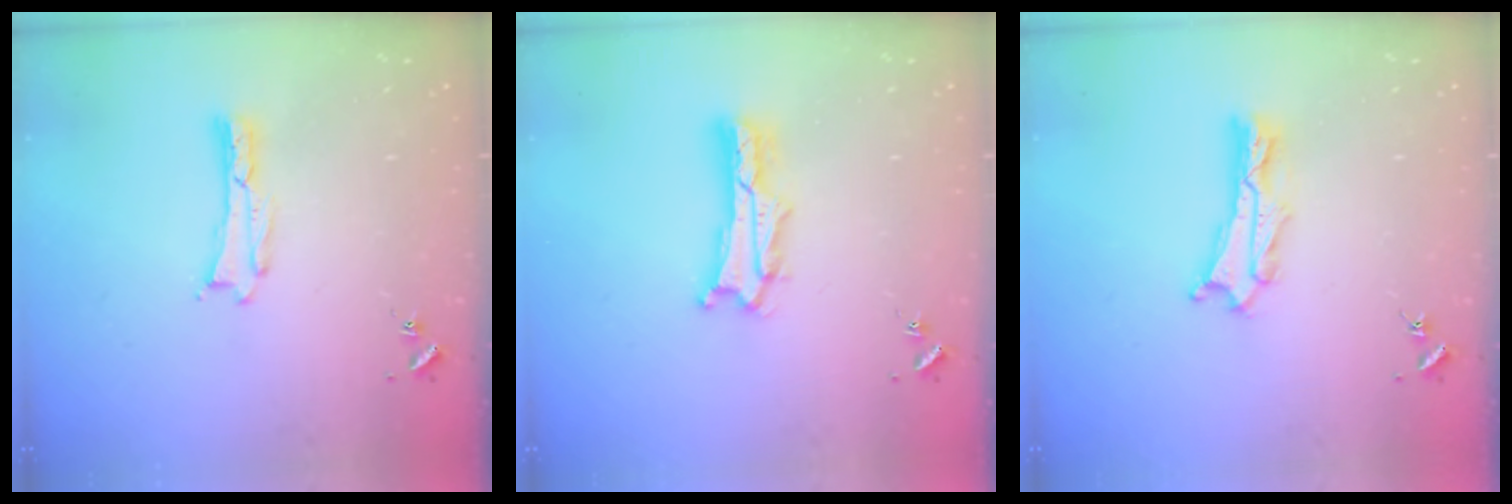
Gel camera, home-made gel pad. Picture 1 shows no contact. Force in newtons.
{"total": 2.1, "press": 2.1, "slide": 0.3}
{"total": 2.4, "press": 2.4, "slide": 0.3}